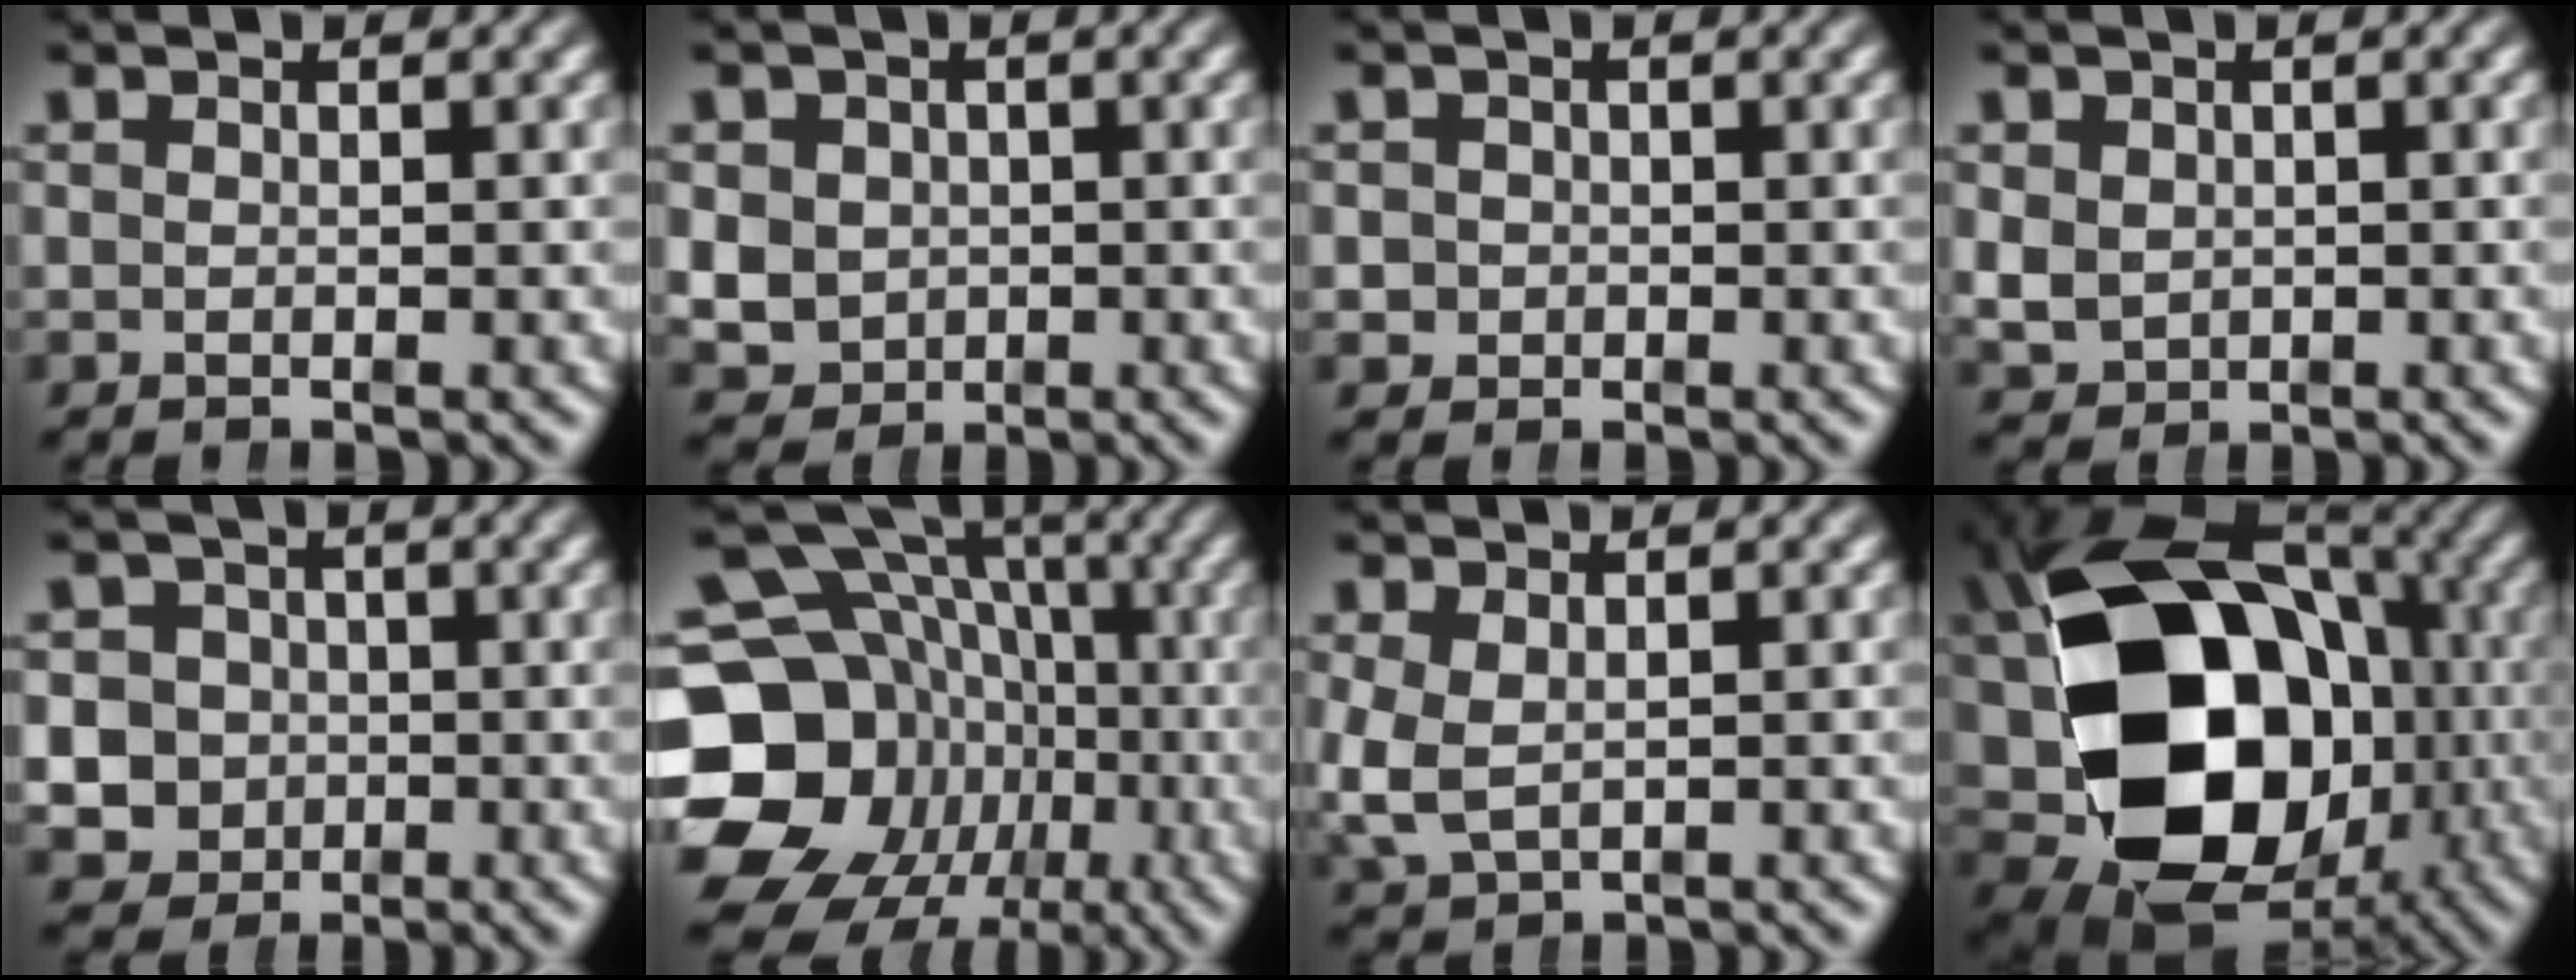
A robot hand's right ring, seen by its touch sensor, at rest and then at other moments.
{"total": 6.9, "force": [-1.0, 6.3, 2.6], "torque": [-0.064, -0.029, -0.009]}
{"total": 2.4, "force": [-0.5, 2.3, 0.3], "torque": [-0.014, -0.008, -0.008]}
{"total": 3.2, "force": [-0.2, 3.0, 1.3], "torque": [-0.036, -0.023, 0.012]}
{"total": 10.8, "force": [-2.0, 10.1, 3.2], "torque": [-0.087, -0.044, -0.031]}
{"total": 21.9, "force": [-2.3, 18.9, 10.7], "torque": [-0.209, -0.065, -0.034]}
{"total": 3.4, "force": [-0.2, 2.9, 1.8], "torque": [-0.068, -0.023, 0.015]}
{"total": 29.7, "force": [-3.3, 20.4, 21.3], "torque": [-0.395, -0.077, -0.022]}